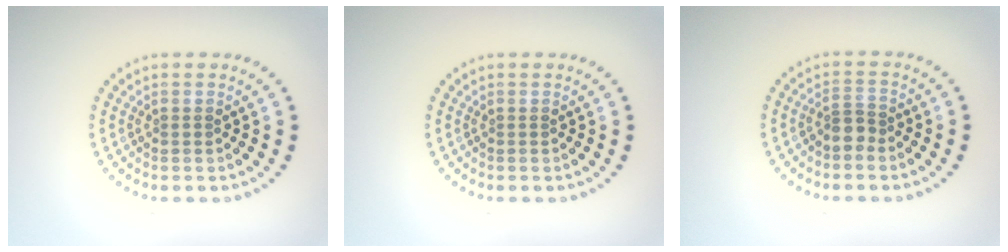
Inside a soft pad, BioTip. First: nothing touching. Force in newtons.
{"total": 0.0}
{"total": 1.5, "press": 1.2, "slide": 0.9}